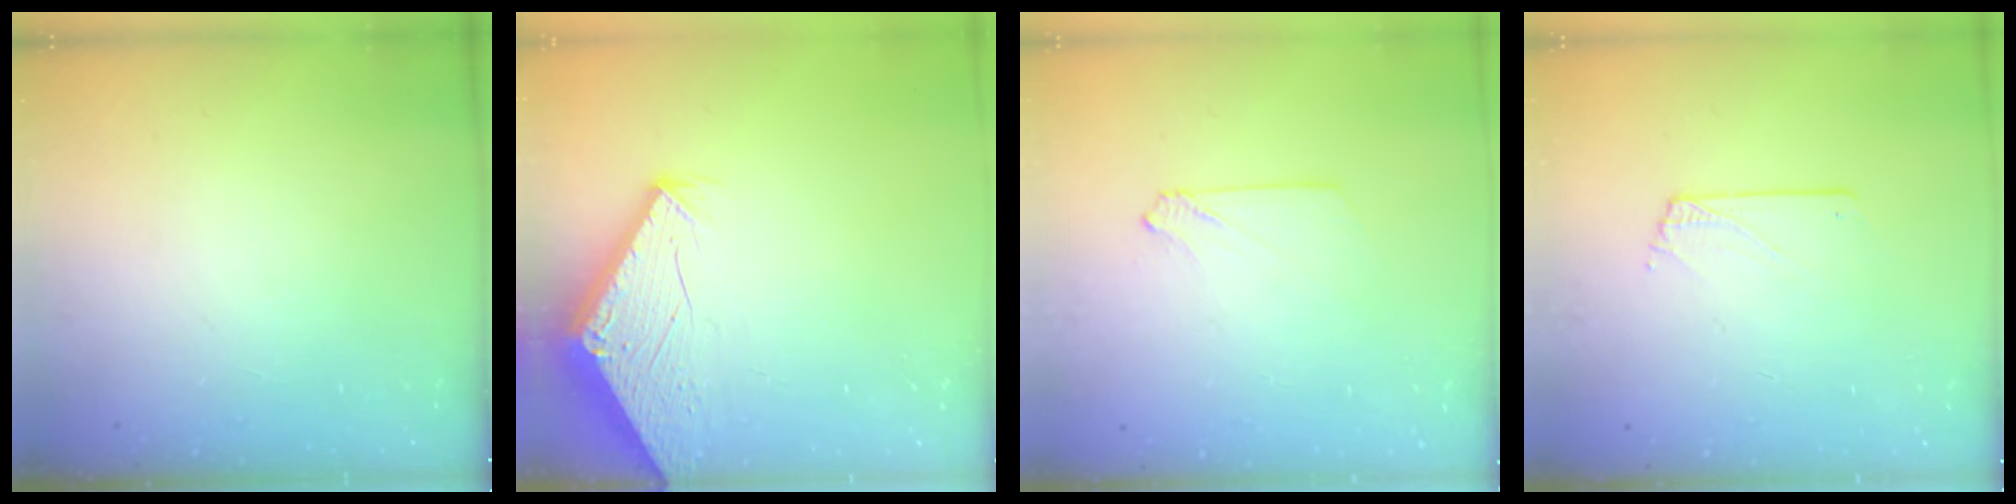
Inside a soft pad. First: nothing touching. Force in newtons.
{"total": 2.9, "press": 2.9, "slide": 0.1}
{"total": 2.4, "press": 2.4, "slide": 0.3}
{"total": 0.7, "press": 0.7, "slide": 0.1}